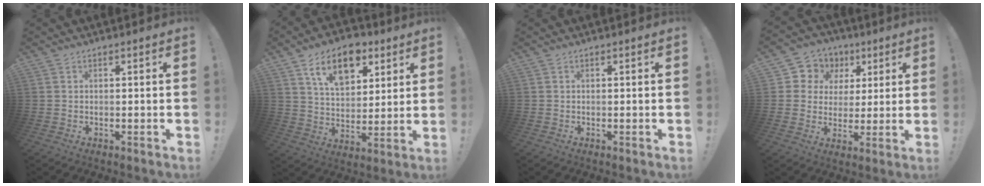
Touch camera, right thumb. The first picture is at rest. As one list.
[{"total": 14.7, "force": [8.0, 8.9, 8.4], "torque": [-0.133, -0.026, 0.144]}, {"total": 0.0}, {"total": 7.8, "force": [2.2, 7.3, 1.5], "torque": [-0.027, -0.015, 0.049]}]